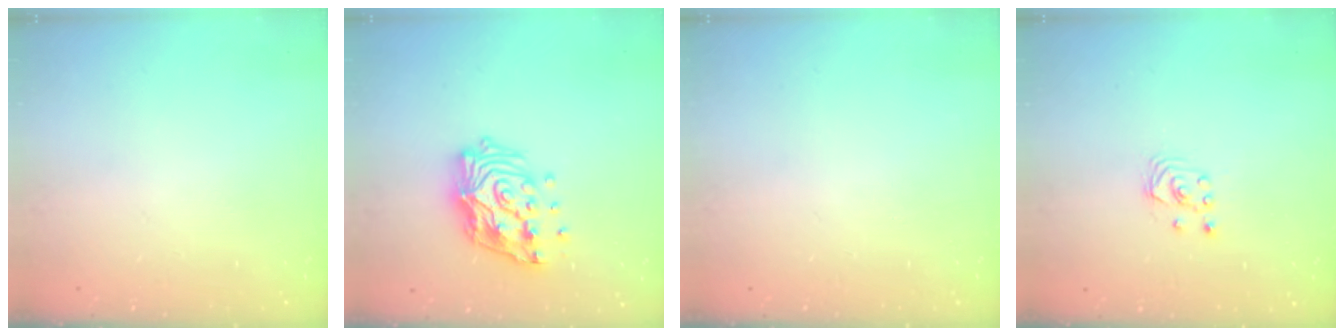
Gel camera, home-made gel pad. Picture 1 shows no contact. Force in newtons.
{"total": 16.1, "press": 16.0, "slide": 2.3}
{"total": 0.0}
{"total": 1.8, "press": 1.8, "slide": 0.2}